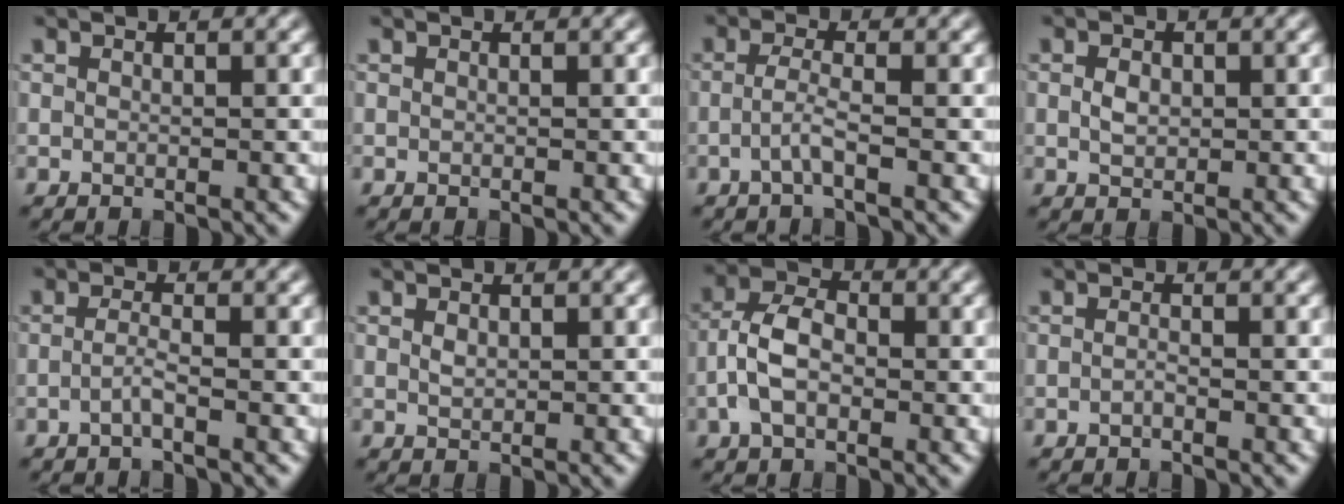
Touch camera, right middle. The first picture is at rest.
{"total": 0.0}
{"total": 1.9, "force": [-0.9, 0.2, 1.7], "torque": [-0.038, 0.006, -0.024]}
{"total": 1.5, "force": [0.1, 1.1, 1.1], "torque": [-0.023, 0.000, 0.001]}
{"total": 1.4, "force": [-0.7, 0.1, 1.1], "torque": [-0.024, 0.005, -0.018]}
{"total": 0.8, "force": [0.2, 0.5, 0.5], "torque": [-0.015, 0.000, 0.006]}
{"total": 4.3, "force": [-1.2, 2.6, 3.2], "torque": [-0.069, 0.011, -0.029]}
{"total": 0.6, "force": [-0.4, 0.1, 0.5], "torque": [-0.011, 0.001, -0.008]}